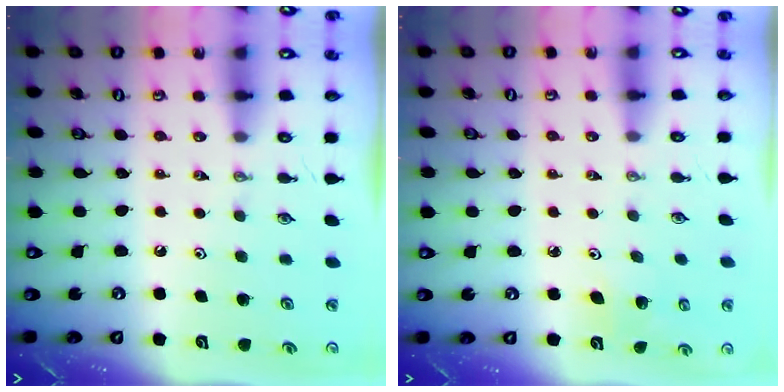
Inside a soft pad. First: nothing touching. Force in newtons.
{"total": 4.9, "press": 4.8, "slide": 0.9}